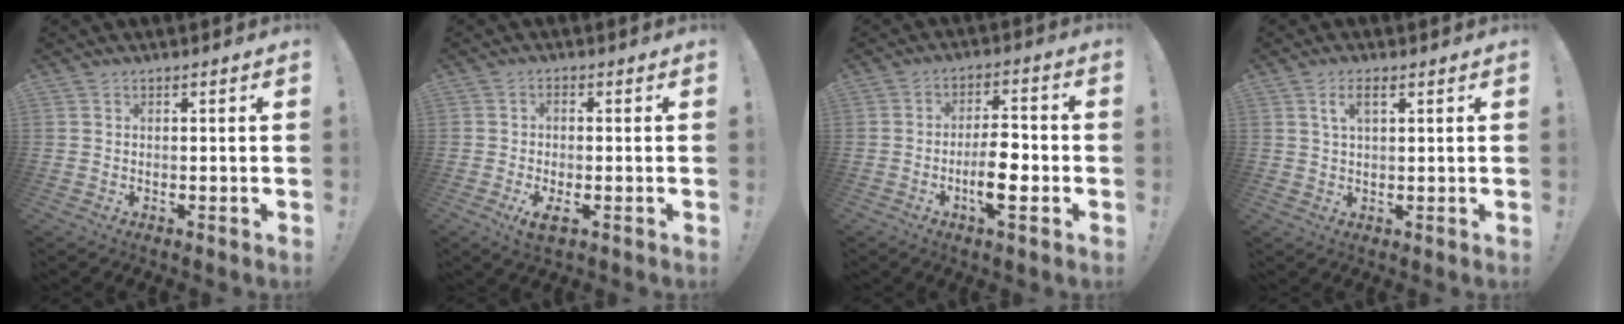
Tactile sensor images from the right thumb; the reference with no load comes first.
{"total": 4.8, "force": [-1.6, 1.1, 4.4], "torque": [-0.090, -0.006, -0.027]}
{"total": 10.3, "force": [-3.3, 3.2, 9.3], "torque": [-0.159, 0.007, -0.062]}
{"total": 3.9, "force": [1.8, 1.1, 3.2], "torque": [-0.060, 0.000, 0.029]}